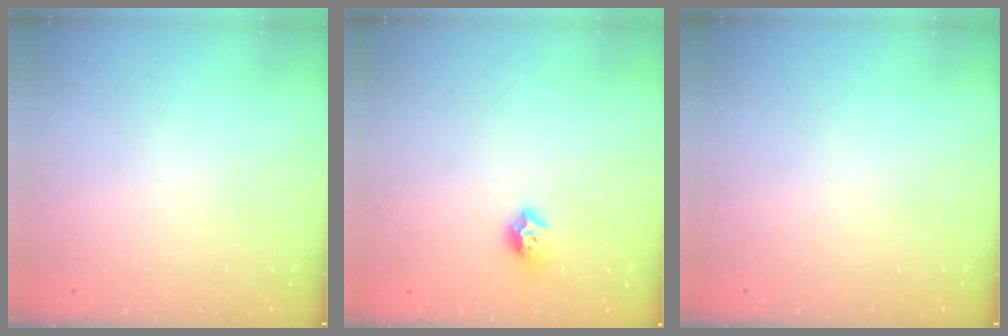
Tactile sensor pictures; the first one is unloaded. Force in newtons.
{"total": 8.2, "press": 8.2, "slide": 0.7}
{"total": 0.0}